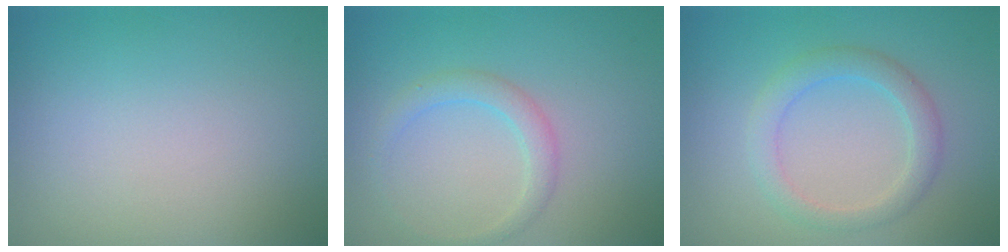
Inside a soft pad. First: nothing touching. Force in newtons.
{"total": 2.0, "press": 2.0, "slide": 0.2}
{"total": 2.9, "press": 2.8, "slide": 0.1}